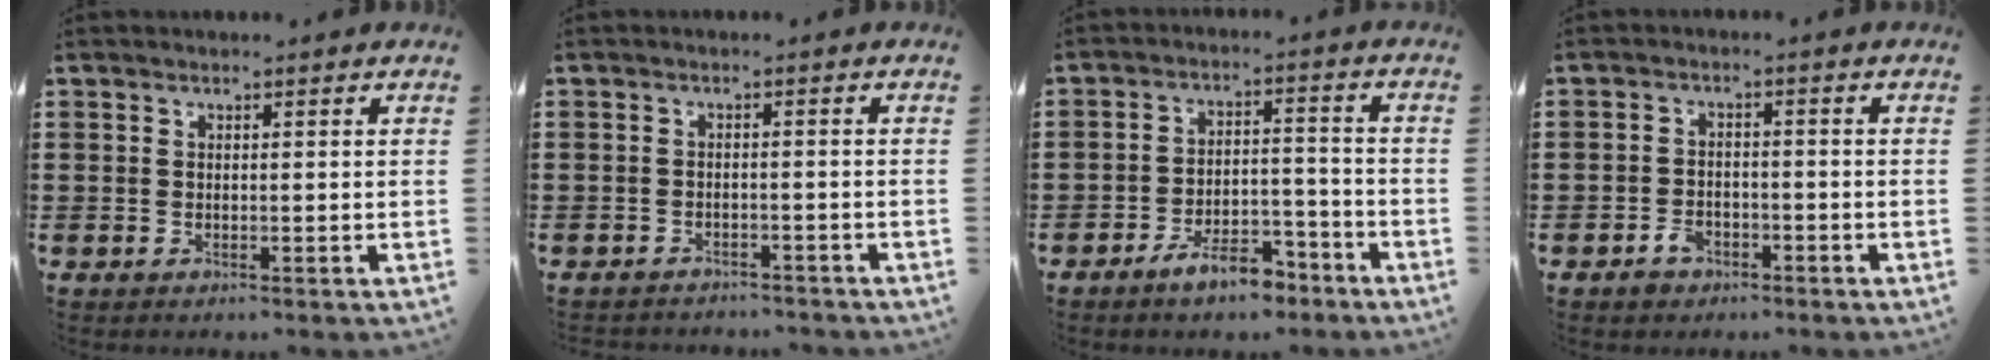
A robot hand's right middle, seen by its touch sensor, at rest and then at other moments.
{"total": 1.8, "force": [-1.8, 0.1, -0.1], "torque": [-0.005, 0.000, -0.040]}
{"total": 6.8, "force": [-5.6, 2.0, 3.3], "torque": [-0.061, 0.012, -0.106]}
{"total": 2.6, "force": [-1.9, 1.5, 1.0], "torque": [-0.021, 0.004, -0.039]}